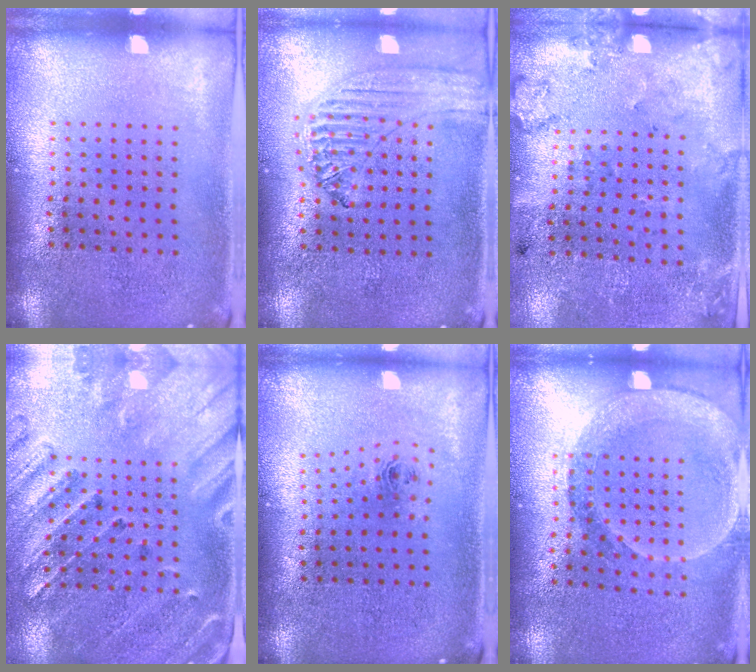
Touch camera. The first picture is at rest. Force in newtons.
{"total": 1.3, "press": 1.3, "slide": 0.2}
{"total": 2.0, "press": 1.3, "slide": 1.5}
{"total": 2.6, "press": 2.4, "slide": 1.1}
{"total": 0.9, "press": 0.4, "slide": 0.8}
{"total": 1.6, "press": 1.5, "slide": 0.6}